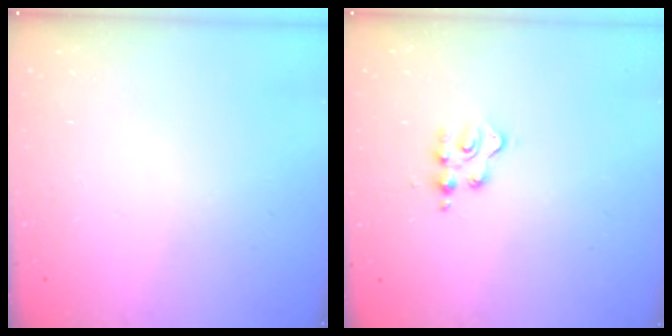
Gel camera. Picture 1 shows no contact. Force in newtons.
{"total": 3.0, "press": 3.0, "slide": 0.4}